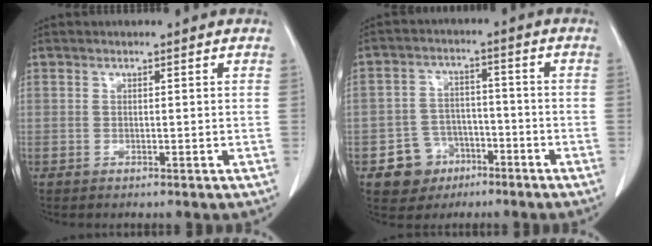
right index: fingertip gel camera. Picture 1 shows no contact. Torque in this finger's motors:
{"motor_torque": [-0.09, 0.13, -0.44, -0.21]}